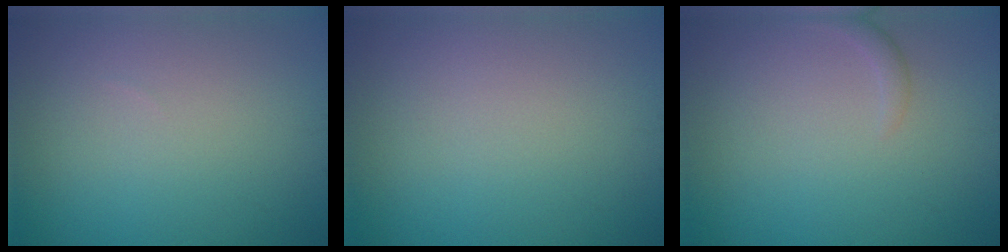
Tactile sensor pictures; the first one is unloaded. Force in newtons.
{"total": 0.0}
{"total": 0.9, "press": 0.9, "slide": 0.1}